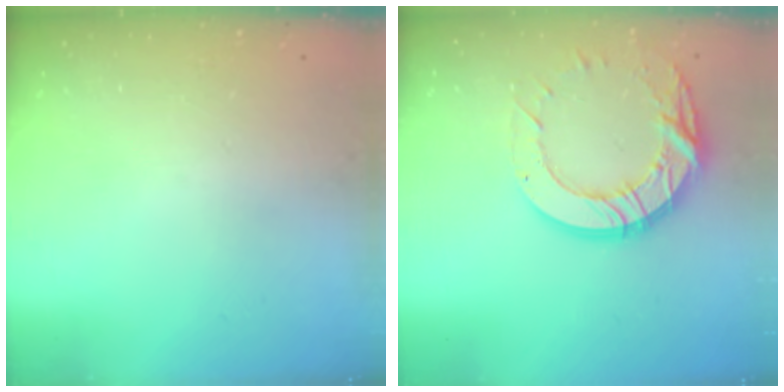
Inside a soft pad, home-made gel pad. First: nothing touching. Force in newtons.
{"total": 15.8, "press": 15.8, "slide": 1.1}